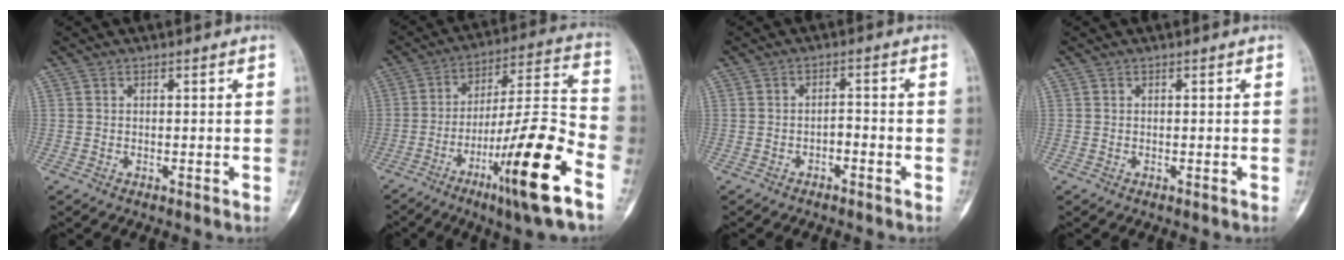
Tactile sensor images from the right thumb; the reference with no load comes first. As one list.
[{"total": 20.6, "force": [-10.0, 2.2, 17.9], "torque": [-0.315, 0.043, -0.158]}, {"total": 2.0, "force": [-1.2, 1.0, 1.2], "torque": [-0.015, 0.019, -0.021]}, {"total": 0.0}]